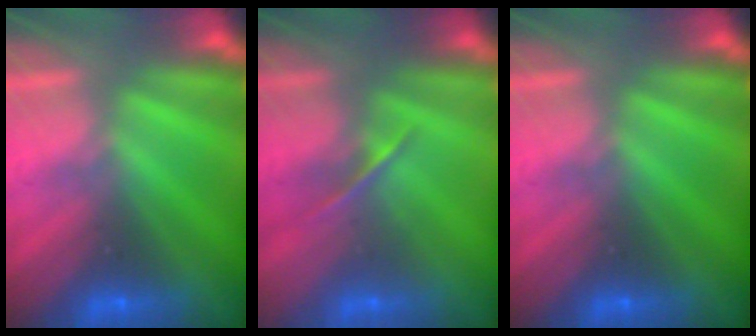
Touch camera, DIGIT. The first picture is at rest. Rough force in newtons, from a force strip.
{"total": 1.4}
{"total": 0.0}